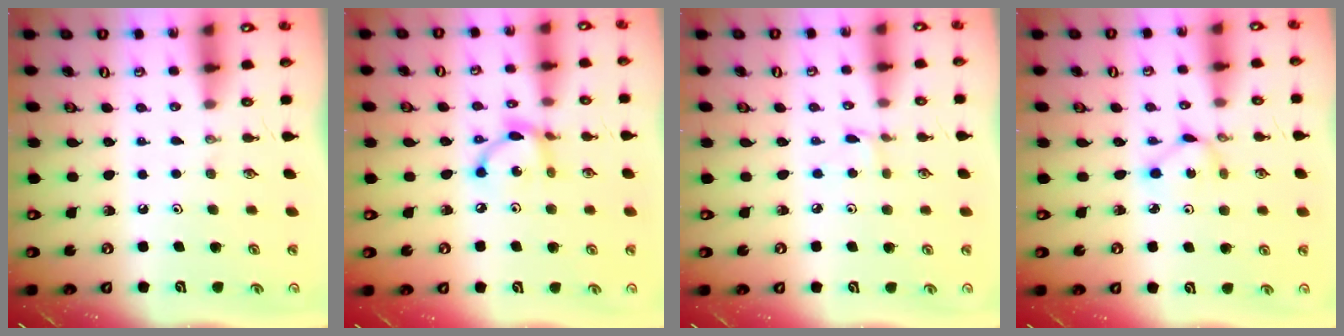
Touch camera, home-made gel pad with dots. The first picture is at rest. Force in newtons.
{"total": 8.8, "press": 8.8, "slide": 0.5}
{"total": 1.6, "press": 1.5, "slide": 0.2}
{"total": 2.6, "press": 2.6, "slide": 0.1}